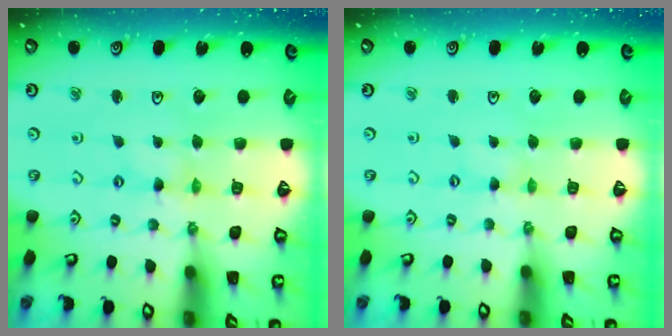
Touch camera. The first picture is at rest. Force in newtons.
{"total": 0.0}